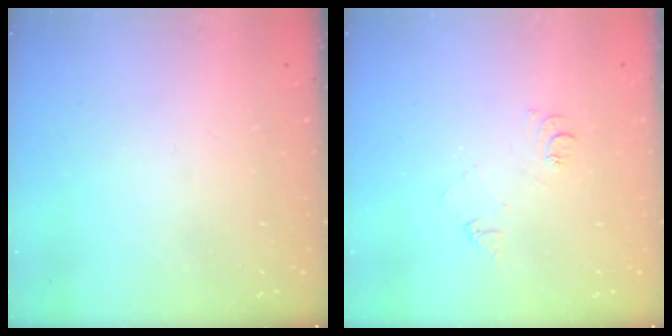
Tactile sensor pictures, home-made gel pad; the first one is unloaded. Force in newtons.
{"total": 6.4, "press": 6.4, "slide": 0.7}